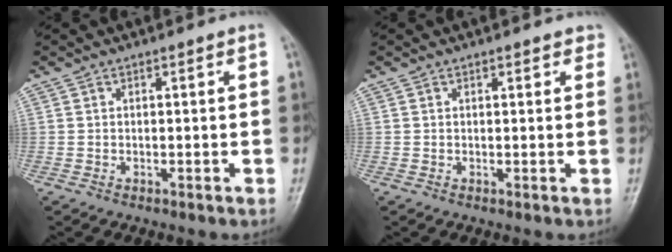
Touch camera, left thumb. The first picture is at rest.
{"total": 1.7, "force": [1.2, 0.8, 0.9], "torque": [0.003, -0.003, 0.008]}